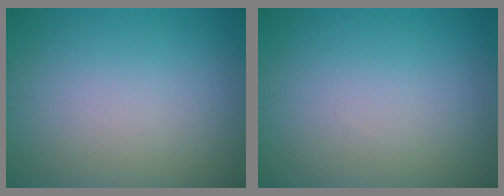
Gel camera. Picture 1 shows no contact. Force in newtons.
{"total": 0.0}